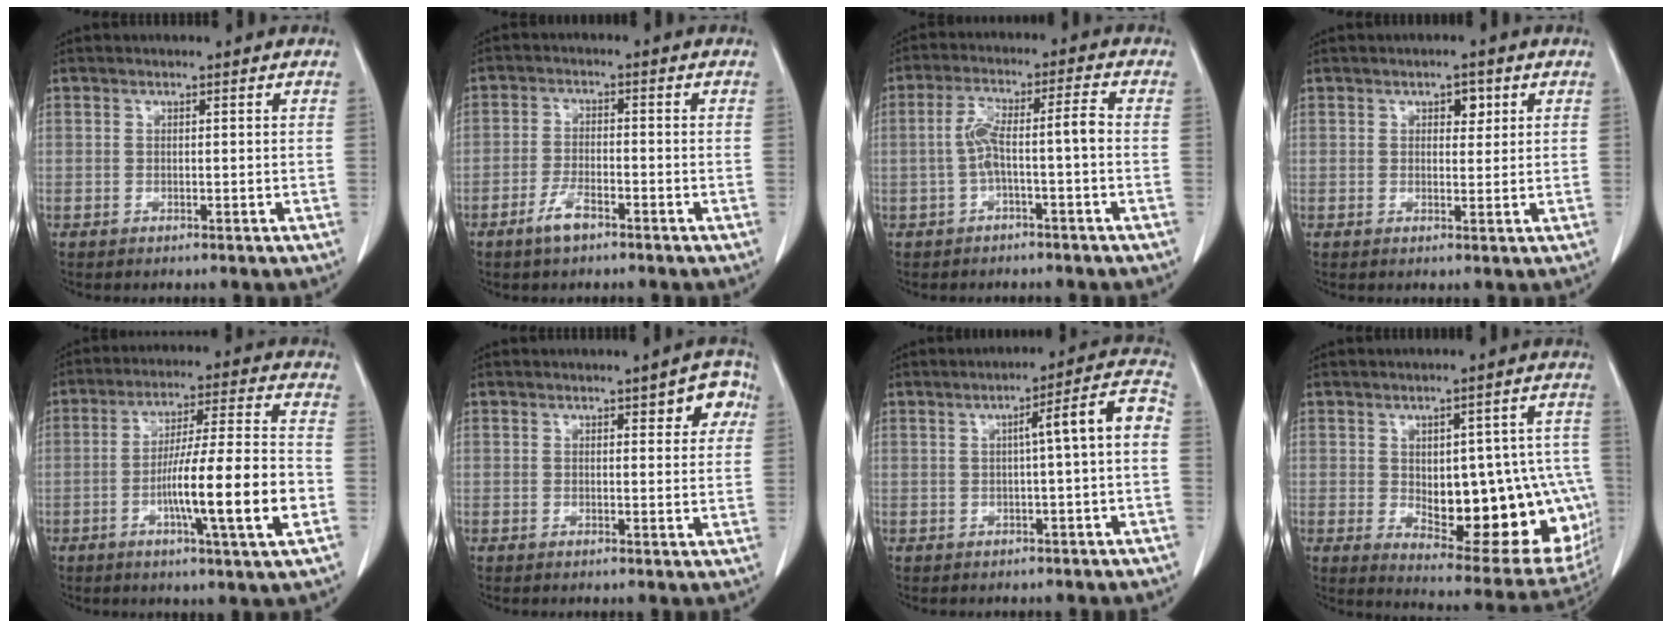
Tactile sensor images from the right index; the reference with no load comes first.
{"total": 4.0, "force": [-2.7, 1.1, 2.7], "torque": [-0.060, -0.001, -0.049]}
{"total": 6.2, "force": [-1.3, 0.5, 6.0], "torque": [-0.118, 0.031, -0.020]}
{"total": 2.4, "force": [1.1, 1.4, 1.6], "torque": [-0.018, 0.003, 0.015]}
{"total": 14.8, "force": [-4.2, 0.0, 14.2], "torque": [-0.239, -0.001, -0.071]}
{"total": 4.4, "force": [1.8, 1.6, 3.7], "torque": [-0.033, 0.010, 0.017]}
{"total": 6.7, "force": [-0.1, 0.0, 6.7], "torque": [-0.090, 0.021, -0.004]}
{"total": 21.4, "force": [-3.1, 9.2, 19.0], "torque": [-0.182, 0.016, -0.009]}